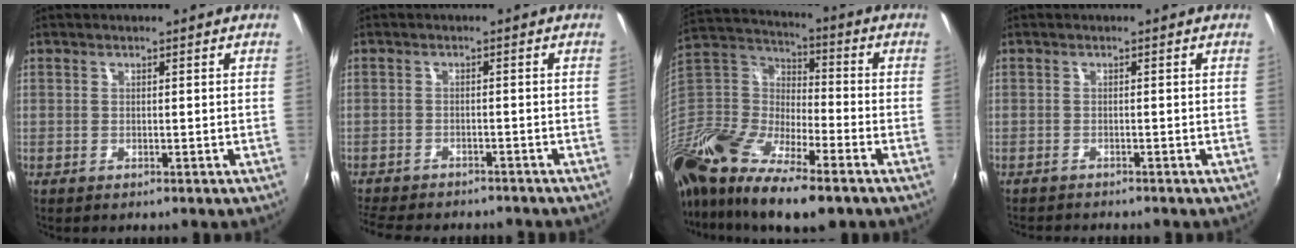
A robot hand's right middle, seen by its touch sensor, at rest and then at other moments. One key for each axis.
{"total": 10.5, "fx": -9.3, "fy": 3.2, "fz": 3.9, "tx": -0.101, "ty": -0.024, "tz": -0.142}
{"total": 24.8, "fx": -15.9, "fy": 9.4, "fz": 16.5, "tx": -0.357, "ty": -0.038, "tz": -0.297}
{"total": 2.8, "fx": -2.7, "fy": 0.4, "fz": 0.6, "tx": -0.023, "ty": -0.016, "tz": -0.046}